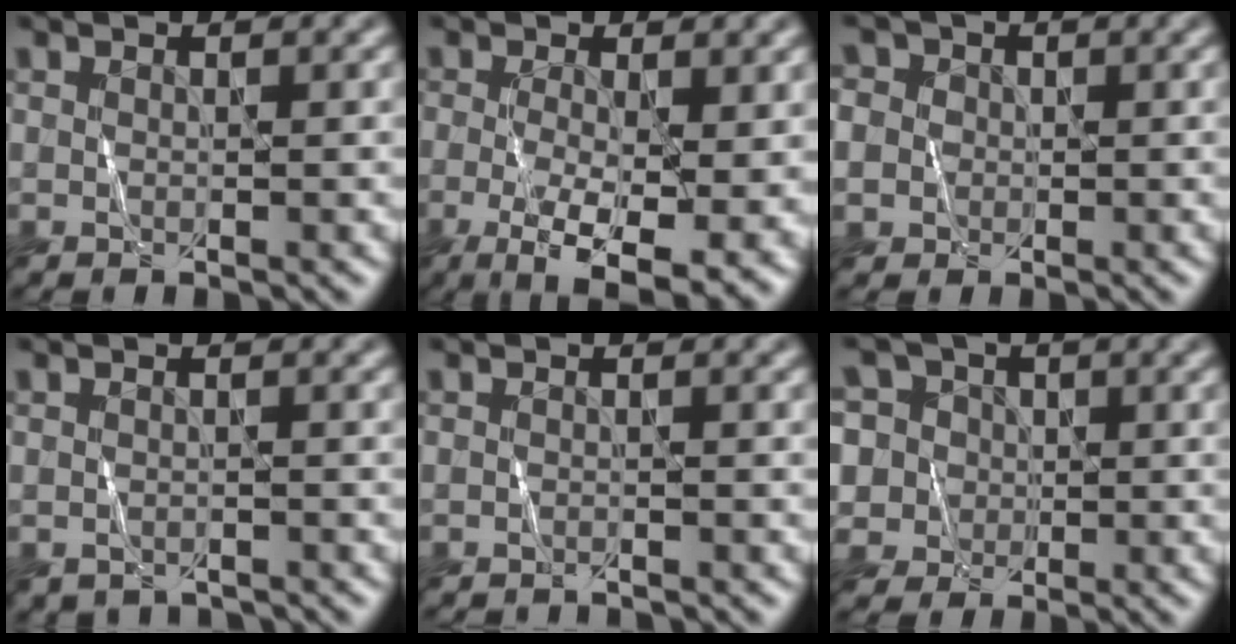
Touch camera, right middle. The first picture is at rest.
{"total": 9.0, "force": [-2.7, 3.5, 7.9], "torque": [-0.151, -0.019, -0.034]}
{"total": 6.1, "force": [1.4, 5.6, 2.2], "torque": [-0.063, 0.030, -0.003]}
{"total": 1.1, "force": [-1.1, 0.2, 0.0], "torque": [-0.003, -0.008, -0.018]}
{"total": 0.9, "force": [-0.9, 0.1, 0.2], "torque": [0.000, -0.004, -0.019]}
{"total": 9.1, "force": [3.6, 7.6, 3.4], "torque": [-0.087, 0.040, 0.033]}